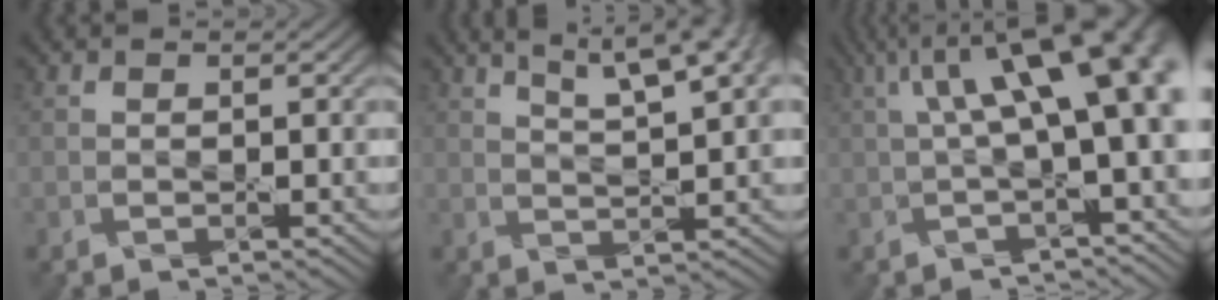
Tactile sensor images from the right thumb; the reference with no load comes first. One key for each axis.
{"total": 10.0, "fx": 6.4, "fy": 2.4, "fz": 7.3, "tx": -0.100, "ty": 0.024, "tz": 0.074}
{"total": 13.4, "fx": 2.9, "fy": 4.2, "fz": 12.3, "tx": -0.180, "ty": 0.019, "tz": 0.052}